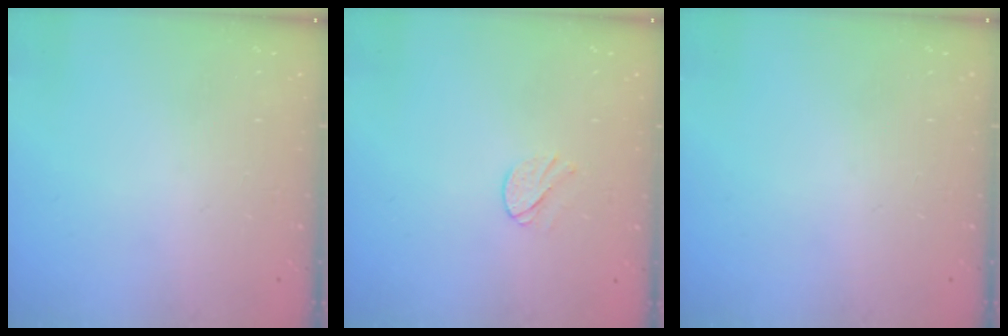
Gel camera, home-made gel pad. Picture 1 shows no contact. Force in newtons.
{"total": 3.7, "press": 3.7, "slide": 0.4}
{"total": 0.0}